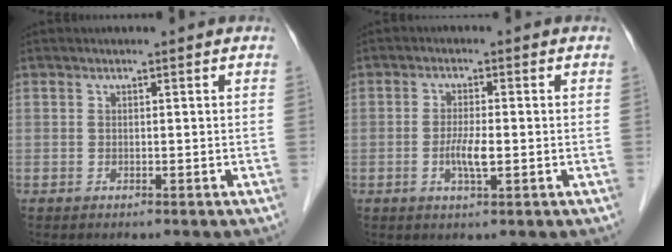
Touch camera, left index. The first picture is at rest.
{"total": 3.6, "force": [-0.8, 0.6, 3.4], "torque": [-0.070, -0.004, -0.015]}